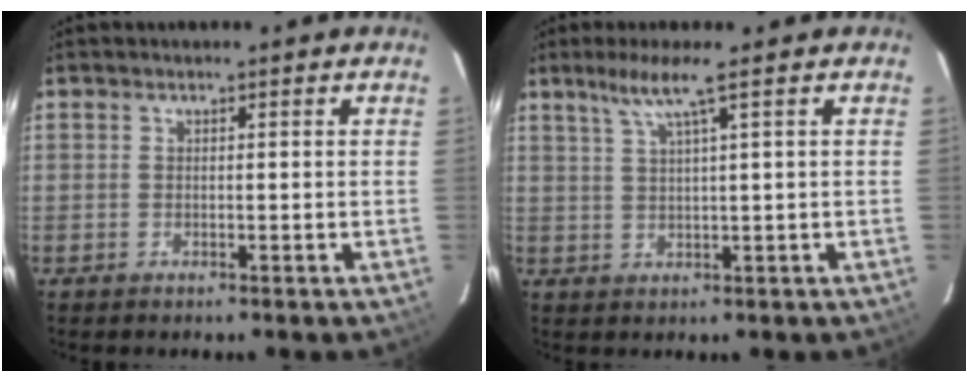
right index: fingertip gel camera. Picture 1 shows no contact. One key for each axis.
{"total": 4.5, "fx": 2.7, "fy": -1.0, "fz": 3.5, "tx": -0.064, "ty": 0.000, "tz": 0.054}